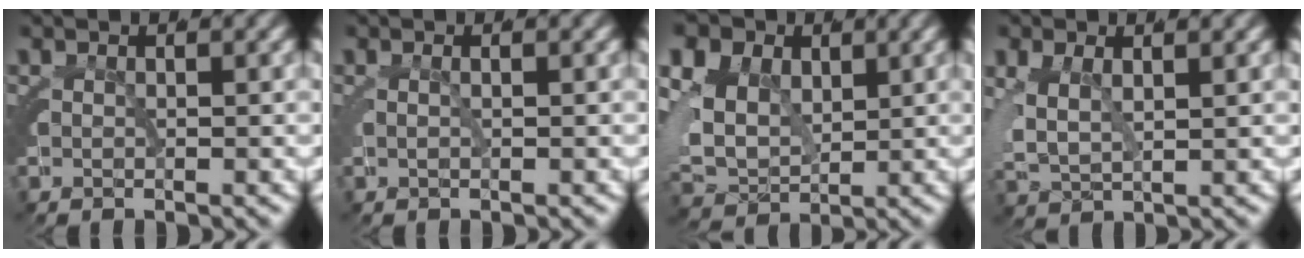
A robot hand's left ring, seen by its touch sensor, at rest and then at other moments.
{"total": 0.7, "force": [0.0, 0.1, 0.7], "torque": [-0.015, 0.005, -0.003]}
{"total": 11.6, "force": [1.1, 9.9, 5.9], "torque": [-0.148, -0.022, 0.014]}
{"total": 4.5, "force": [0.6, 3.6, 2.7], "torque": [-0.082, -0.010, 0.017]}